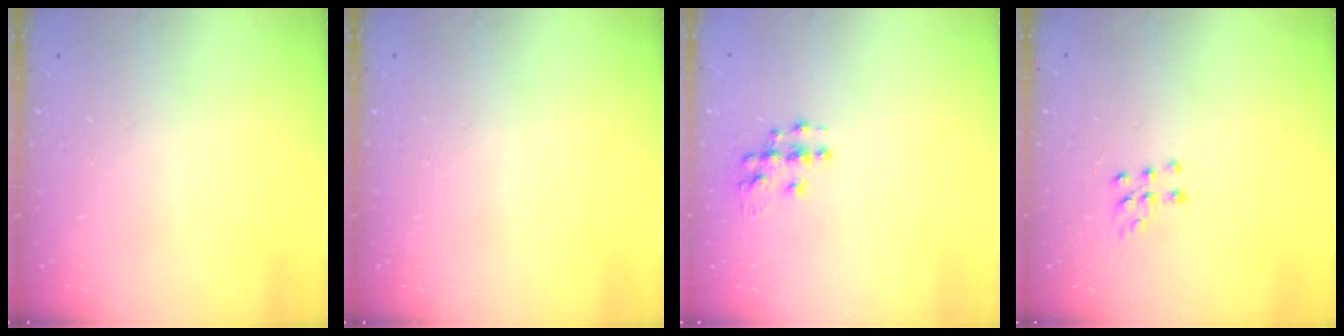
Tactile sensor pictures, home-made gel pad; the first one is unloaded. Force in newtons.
{"total": 0.0}
{"total": 7.9, "press": 7.9, "slide": 0.3}
{"total": 6.9, "press": 6.8, "slide": 0.6}